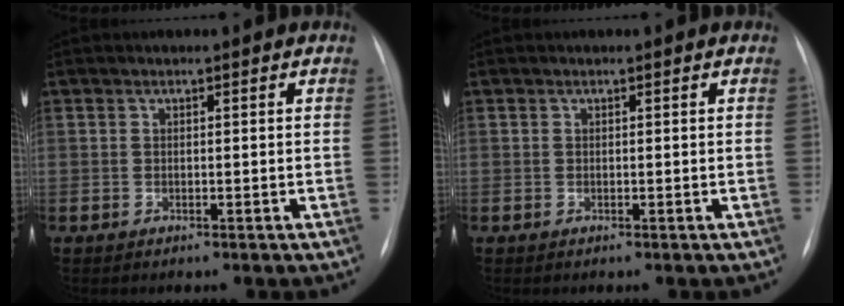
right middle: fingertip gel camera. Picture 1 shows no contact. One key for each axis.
{"total": 0.0}